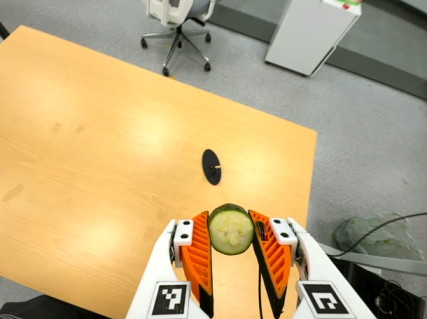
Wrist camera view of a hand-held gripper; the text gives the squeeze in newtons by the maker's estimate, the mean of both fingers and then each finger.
{"total": 11.2, "left": 11.7, "right": 10.7}